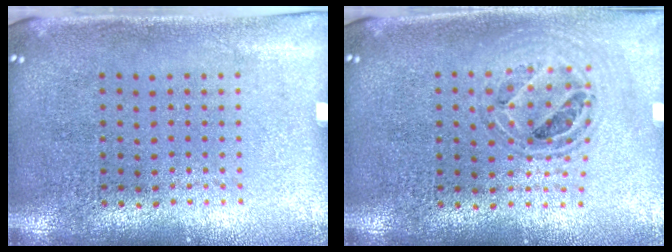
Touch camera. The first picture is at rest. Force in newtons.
{"total": 0.7, "press": 0.7, "slide": 0.2}